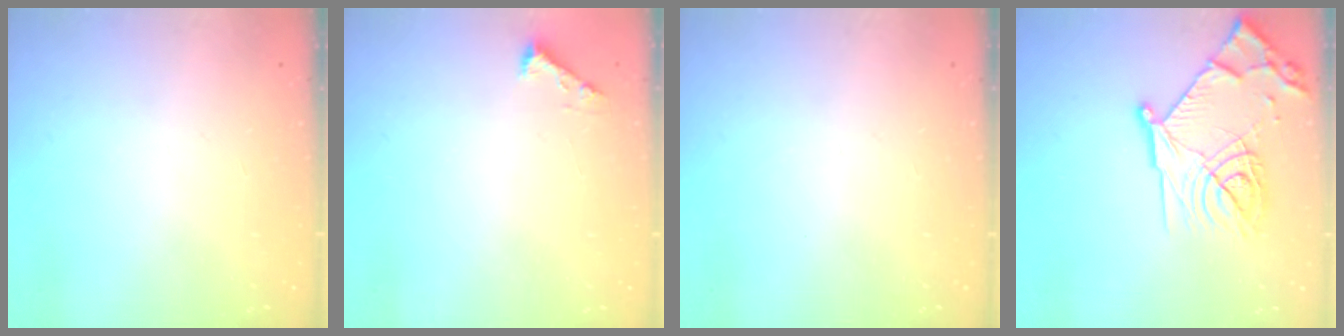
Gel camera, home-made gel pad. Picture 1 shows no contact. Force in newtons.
{"total": 2.3, "press": 2.3, "slide": 0.3}
{"total": 0.0}
{"total": 20.3, "press": 20.2, "slide": 1.9}